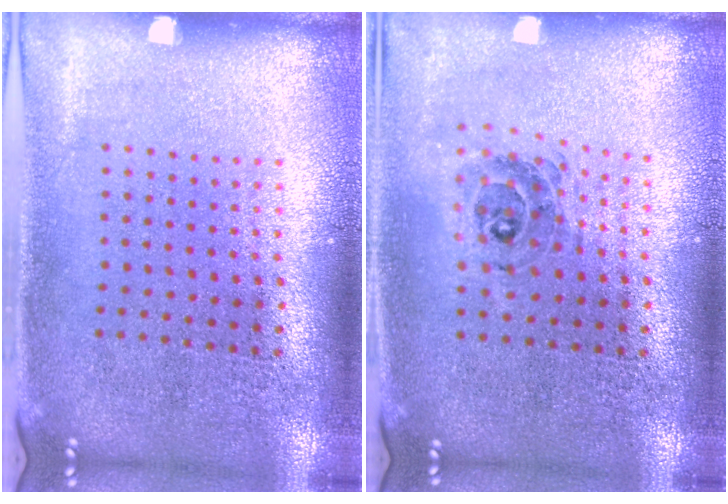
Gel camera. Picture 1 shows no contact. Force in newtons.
{"total": 0.5, "press": 0.5, "slide": 0.0}